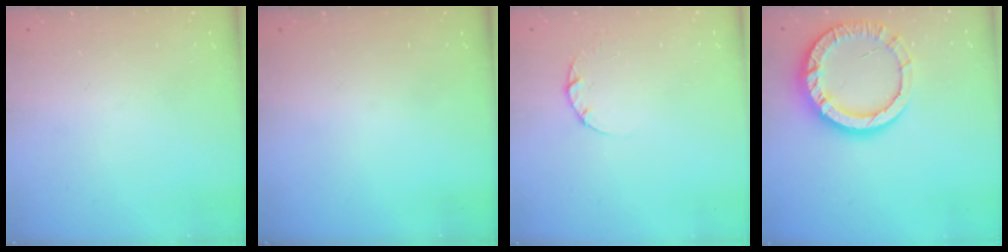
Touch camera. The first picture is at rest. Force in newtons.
{"total": 0.0}
{"total": 2.2, "press": 2.2, "slide": 0.3}
{"total": 13.2, "press": 13.1, "slide": 1.6}